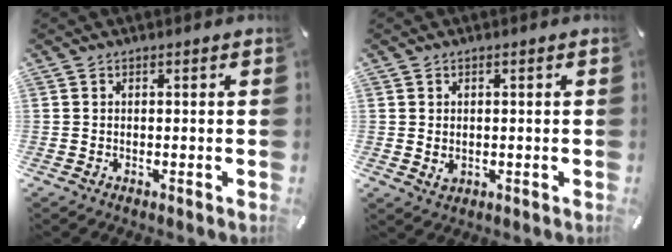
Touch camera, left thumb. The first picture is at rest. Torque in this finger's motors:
{"motor_torque": [0.14, -0.06, -0.06, 0.01, 0.01]}